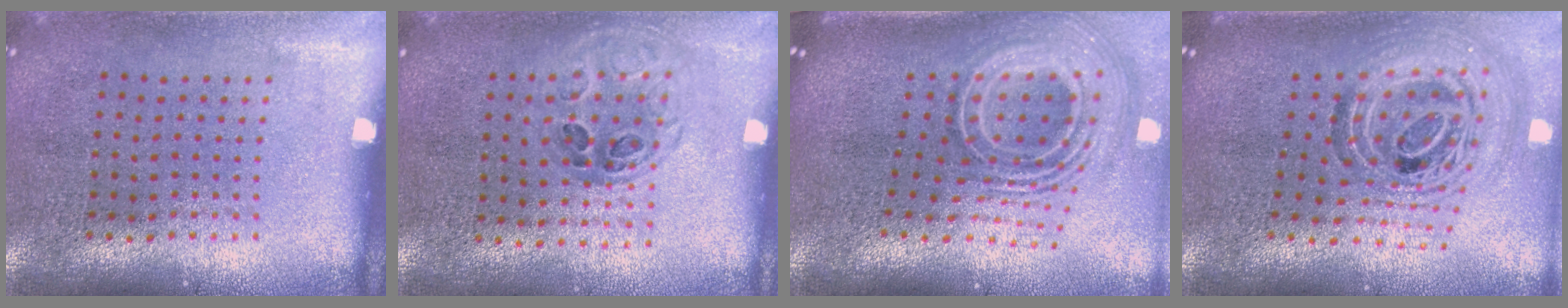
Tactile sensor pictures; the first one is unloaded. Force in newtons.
{"total": 1.0, "press": 0.9, "slide": 0.4}
{"total": 3.2, "press": 2.0, "slide": 2.5}
{"total": 1.9, "press": 1.5, "slide": 1.2}